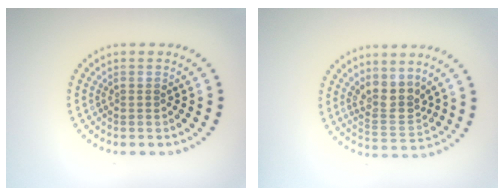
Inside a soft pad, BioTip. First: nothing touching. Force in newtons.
{"total": 3.2, "press": 2.7, "slide": 1.7}